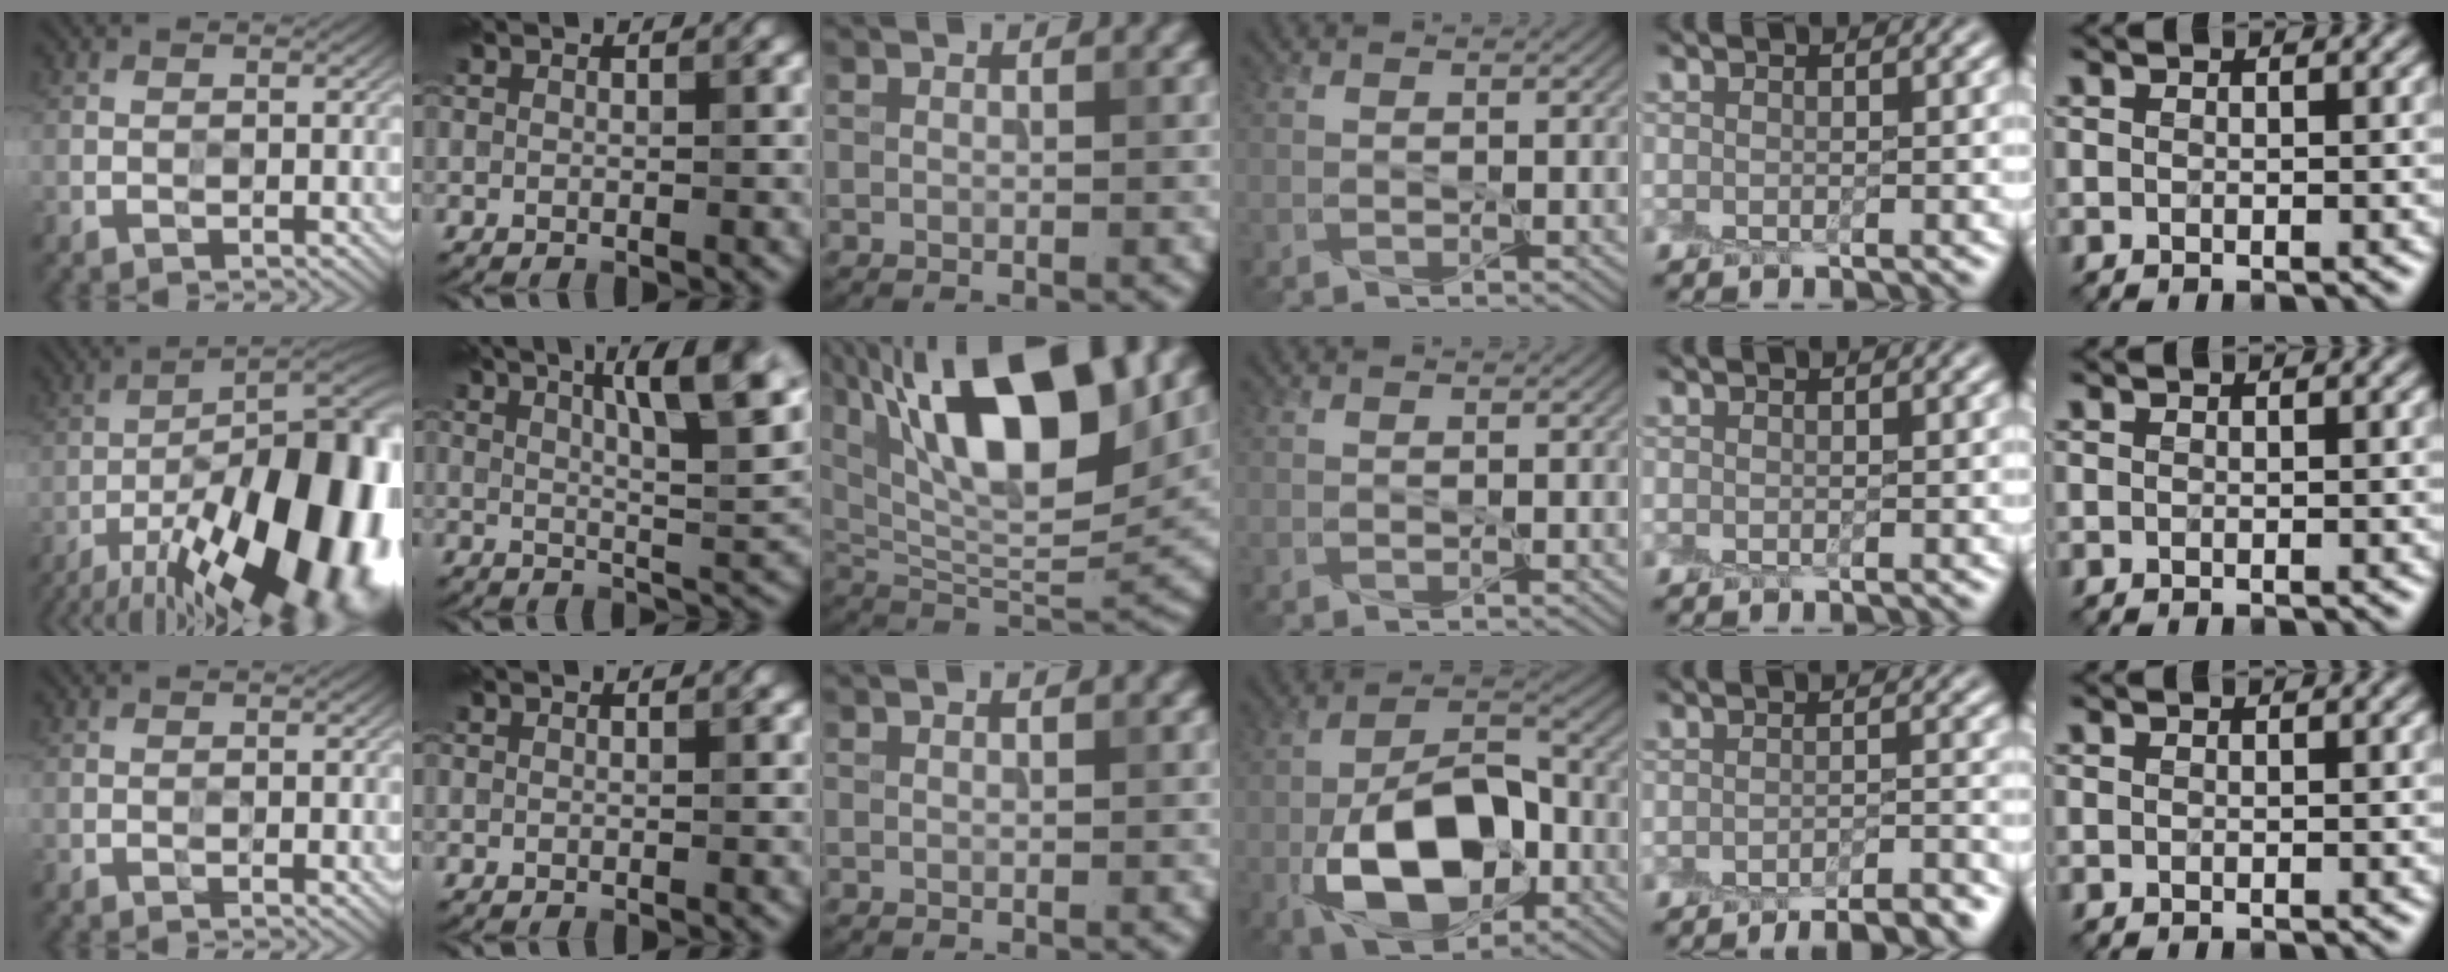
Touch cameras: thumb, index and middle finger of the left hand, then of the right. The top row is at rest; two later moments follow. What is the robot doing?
{"motion": "peel", "object": "plastic wrap"}